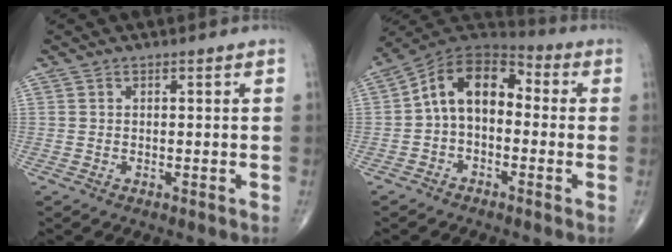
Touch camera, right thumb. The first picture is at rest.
{"total": 12.0, "force": [-0.2, 7.9, 9.0], "torque": [-0.123, 0.044, -0.021]}